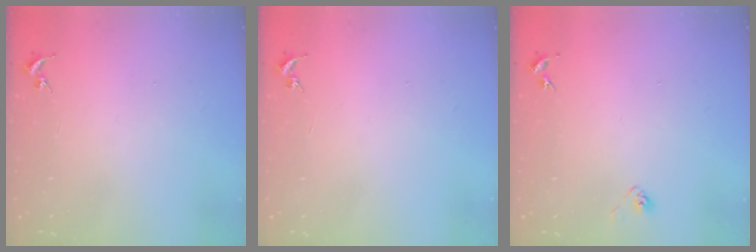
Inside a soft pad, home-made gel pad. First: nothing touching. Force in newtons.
{"total": 0.0}
{"total": 2.8, "press": 2.6, "slide": 1.1}